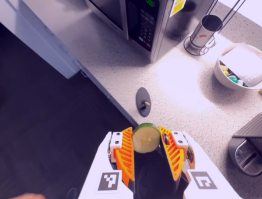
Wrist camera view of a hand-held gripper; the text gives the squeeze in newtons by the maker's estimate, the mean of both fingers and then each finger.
{"total": 10.2, "left": 11.0, "right": 9.5}